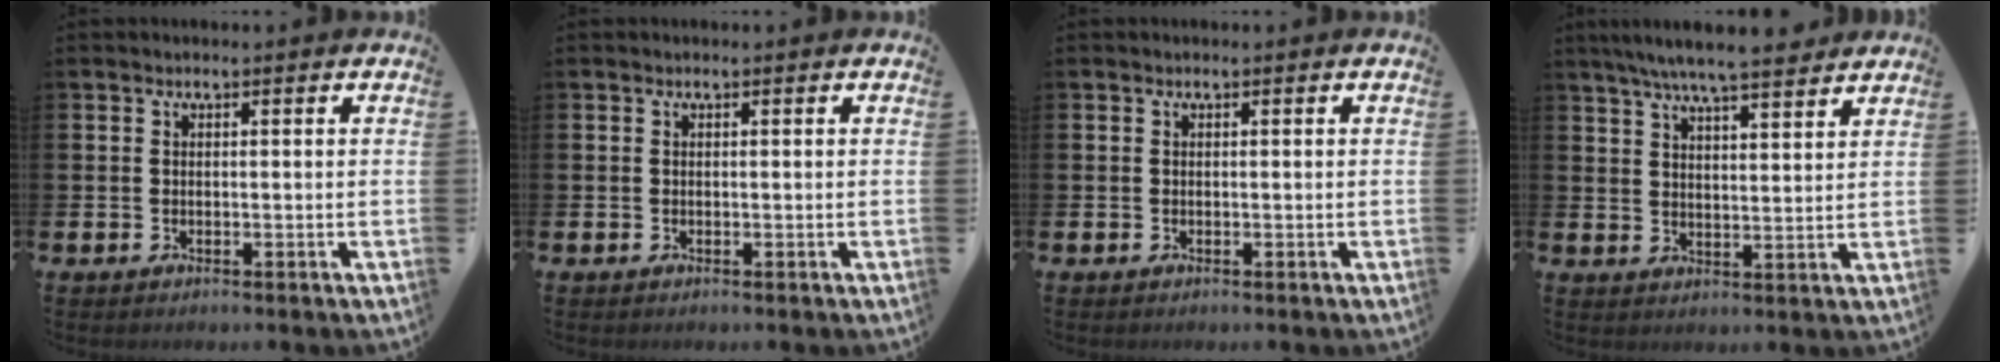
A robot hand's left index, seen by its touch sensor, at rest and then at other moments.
{"total": 0.0}
{"total": 0.0}
{"total": 7.0, "force": [6.5, 0.4, 2.6], "torque": [-0.067, -0.026, 0.117]}